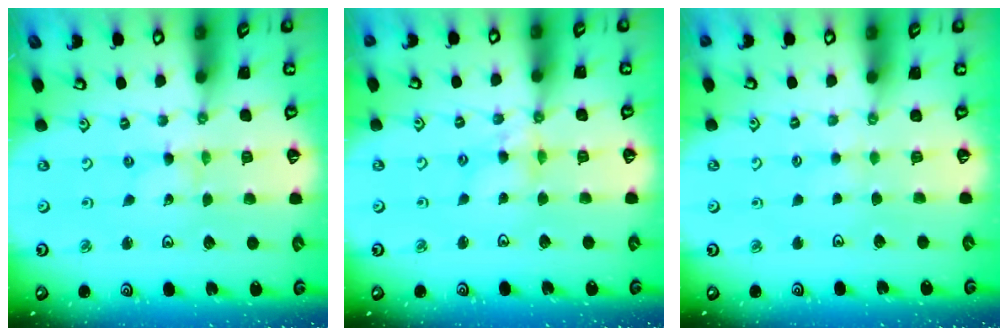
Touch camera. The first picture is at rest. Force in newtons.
{"total": 6.5, "press": 6.5, "slide": 0.5}
{"total": 1.8, "press": 1.7, "slide": 0.3}